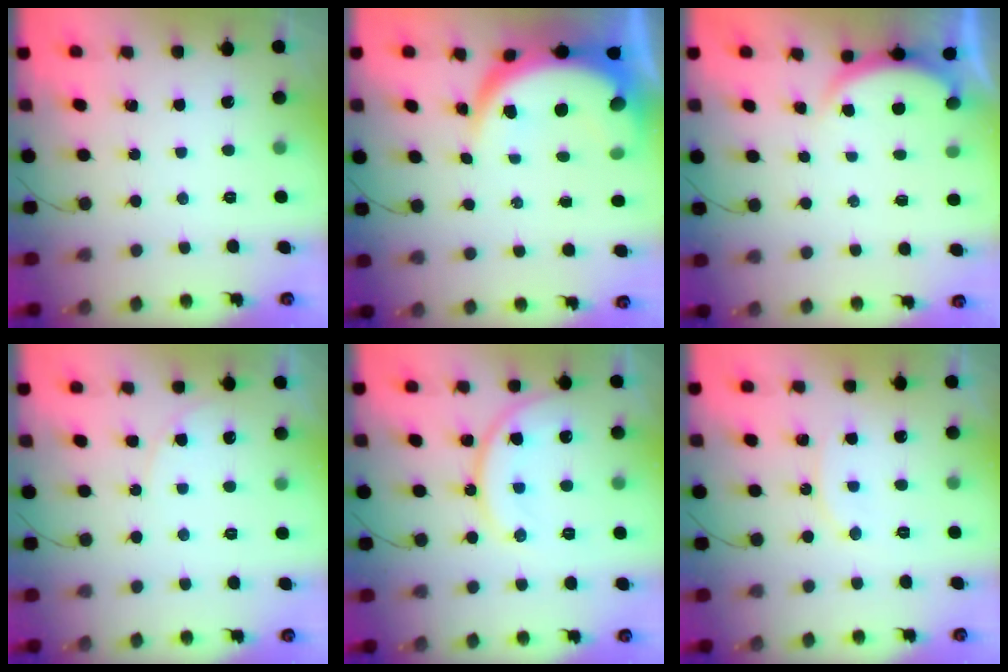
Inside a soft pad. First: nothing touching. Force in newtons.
{"total": 9.5, "press": 9.5, "slide": 1.2}
{"total": 3.0, "press": 2.9, "slide": 0.6}
{"total": 4.5, "press": 4.5, "slide": 0.7}
{"total": 12.9, "press": 12.9, "slide": 0.4}
{"total": 6.5, "press": 6.5, "slide": 0.3}